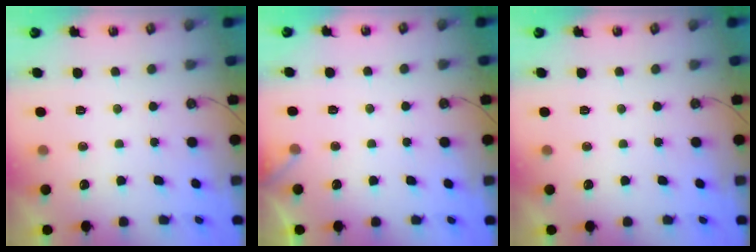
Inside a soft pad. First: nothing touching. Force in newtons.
{"total": 3.6, "press": 3.6, "slide": 0.4}
{"total": 0.0}